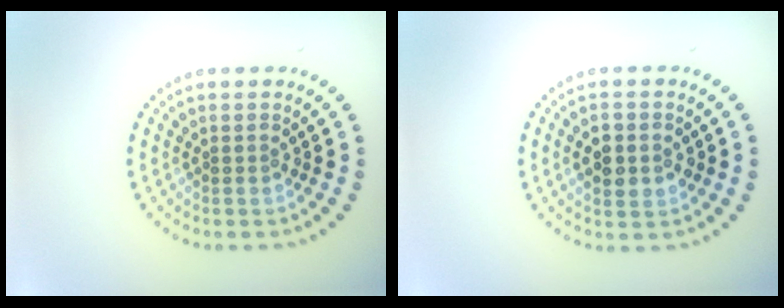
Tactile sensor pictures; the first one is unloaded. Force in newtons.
{"total": 3.8, "press": 3.8, "slide": 0.2}